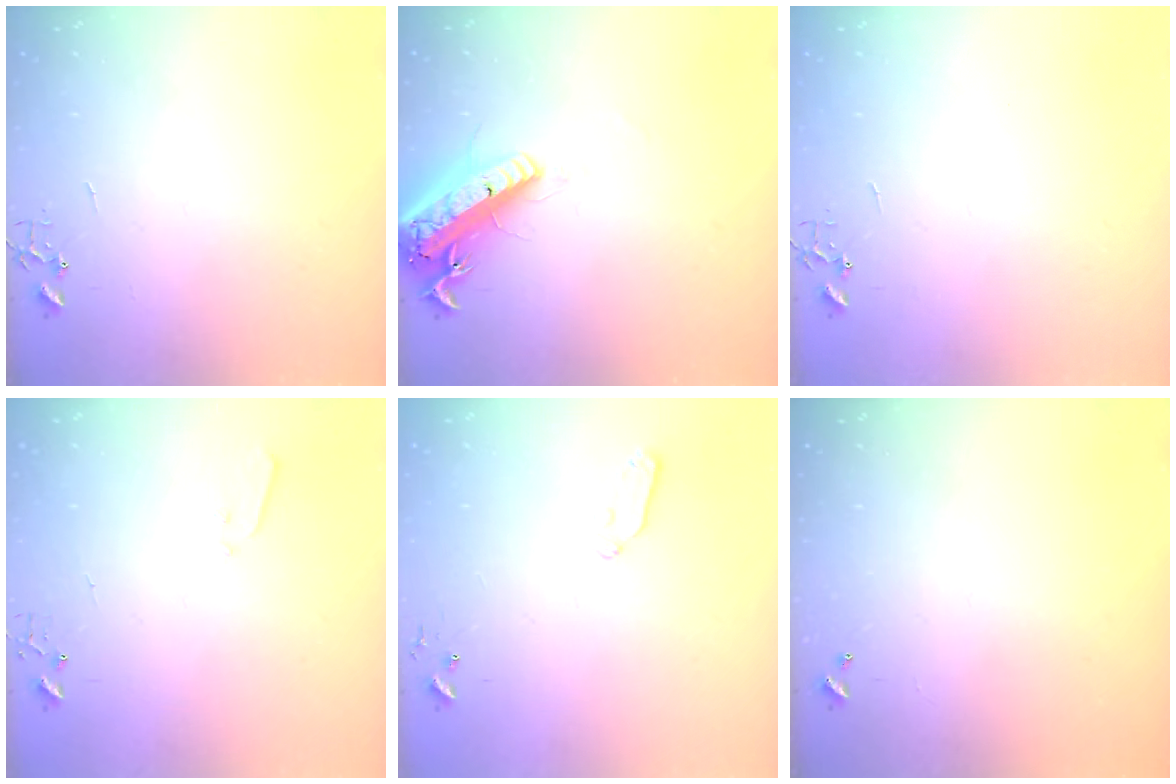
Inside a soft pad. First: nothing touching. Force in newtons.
{"total": 17.6, "press": 17.3, "slide": 3.4}
{"total": 0.0}
{"total": 3.4, "press": 3.3, "slide": 0.5}
{"total": 5.9, "press": 5.9, "slide": 0.8}
{"total": 0.0}